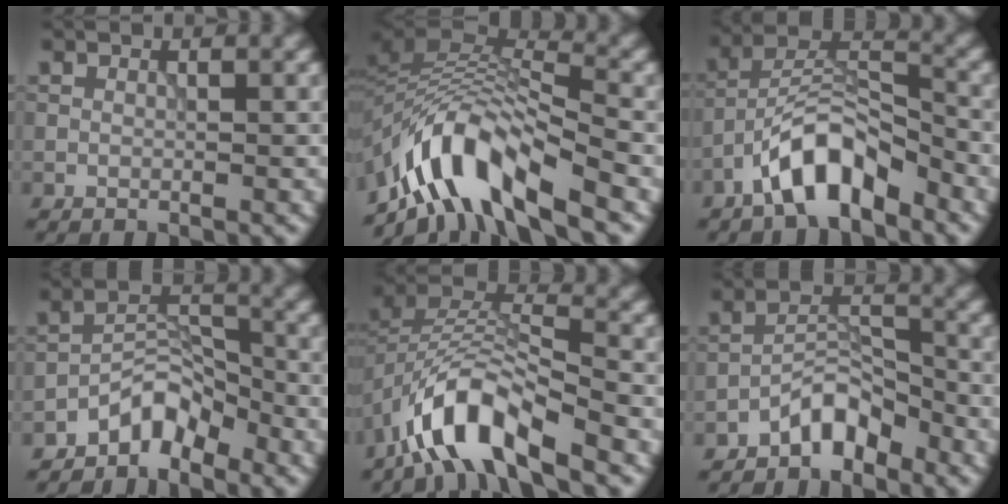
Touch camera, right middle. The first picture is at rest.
{"total": 9.2, "force": [-6.0, 3.3, 6.3], "torque": [-0.092, 0.012, -0.118]}
{"total": 7.0, "force": [-4.4, 2.7, 4.8], "torque": [-0.077, 0.017, -0.083]}
{"total": 3.6, "force": [-2.8, 1.5, 1.6], "torque": [-0.020, 0.020, -0.055]}
{"total": 7.7, "force": [-4.8, 2.9, 5.3], "torque": [-0.091, 0.006, -0.095]}
{"total": 3.7, "force": [-2.9, 1.4, 1.9], "torque": [-0.025, 0.019, -0.056]}